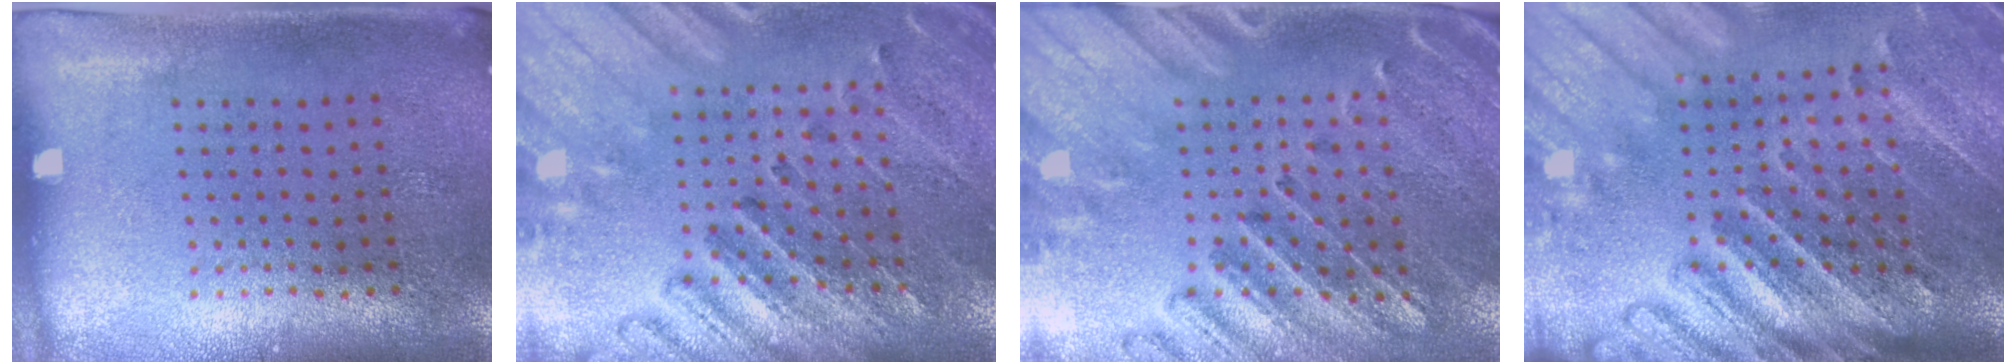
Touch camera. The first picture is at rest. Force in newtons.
{"total": 2.5, "press": 2.5, "slide": 0.4}
{"total": 2.9, "press": 2.7, "slide": 1.1}
{"total": 4.3, "press": 3.4, "slide": 2.7}